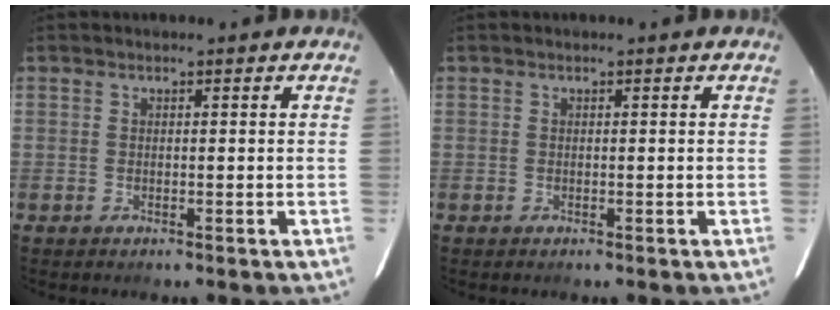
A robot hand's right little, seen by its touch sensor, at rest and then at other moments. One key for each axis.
{"total": 0.0}